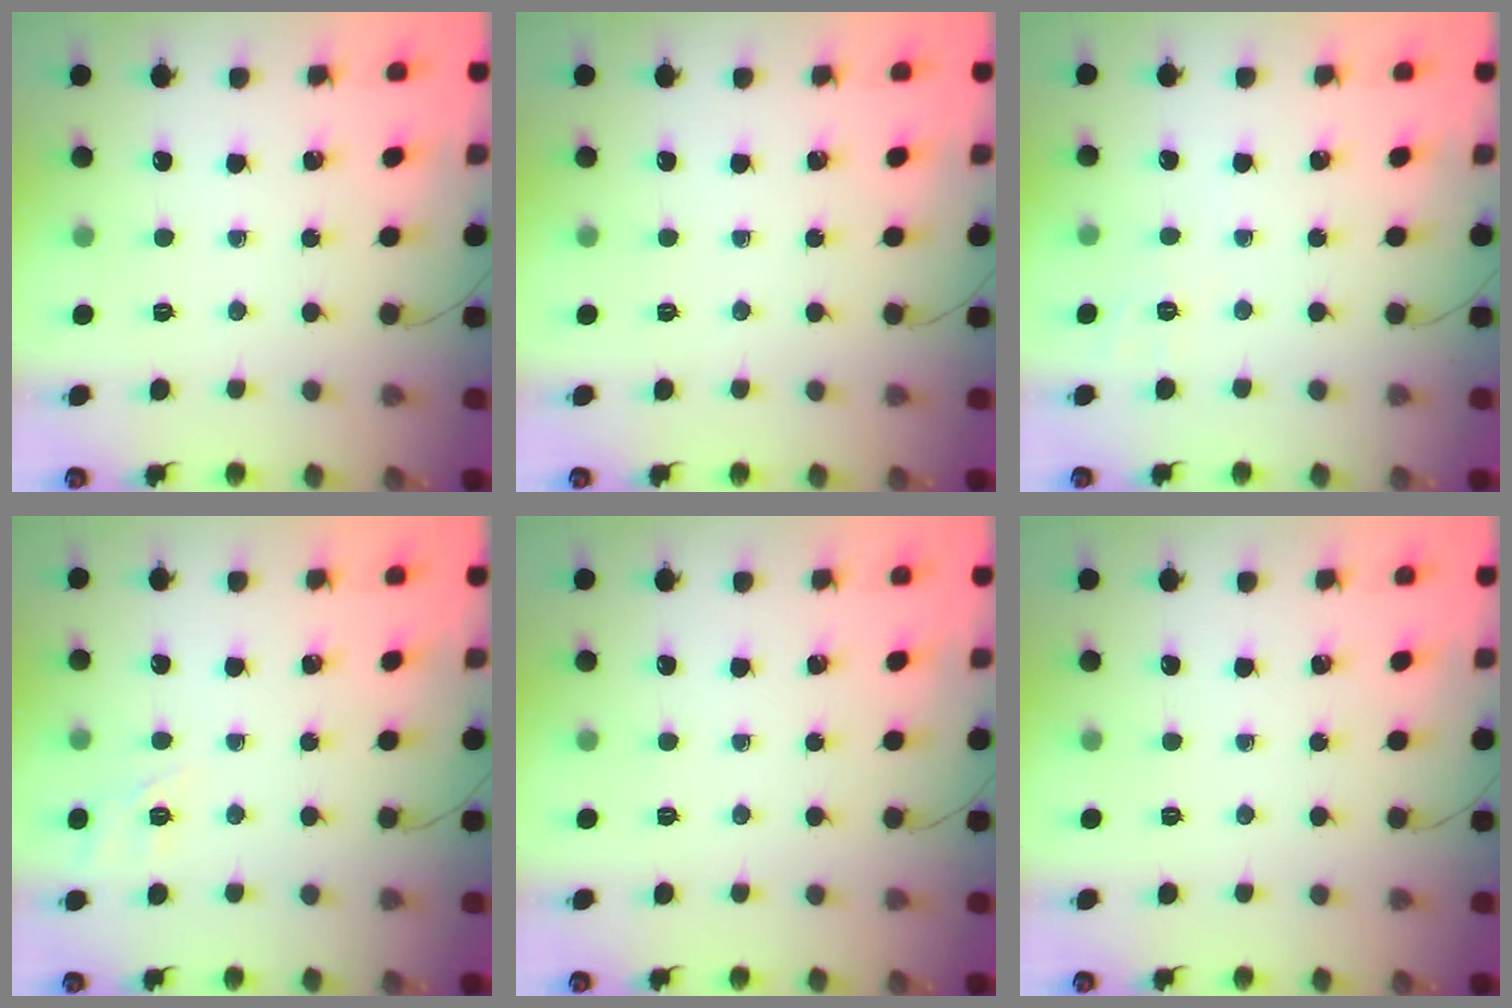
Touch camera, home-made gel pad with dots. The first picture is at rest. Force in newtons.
{"total": 0.0}
{"total": 1.9, "press": 0.7, "slide": 1.7}
{"total": 2.4, "press": 1.8, "slide": 1.5}
{"total": 0.0}
{"total": 0.0}